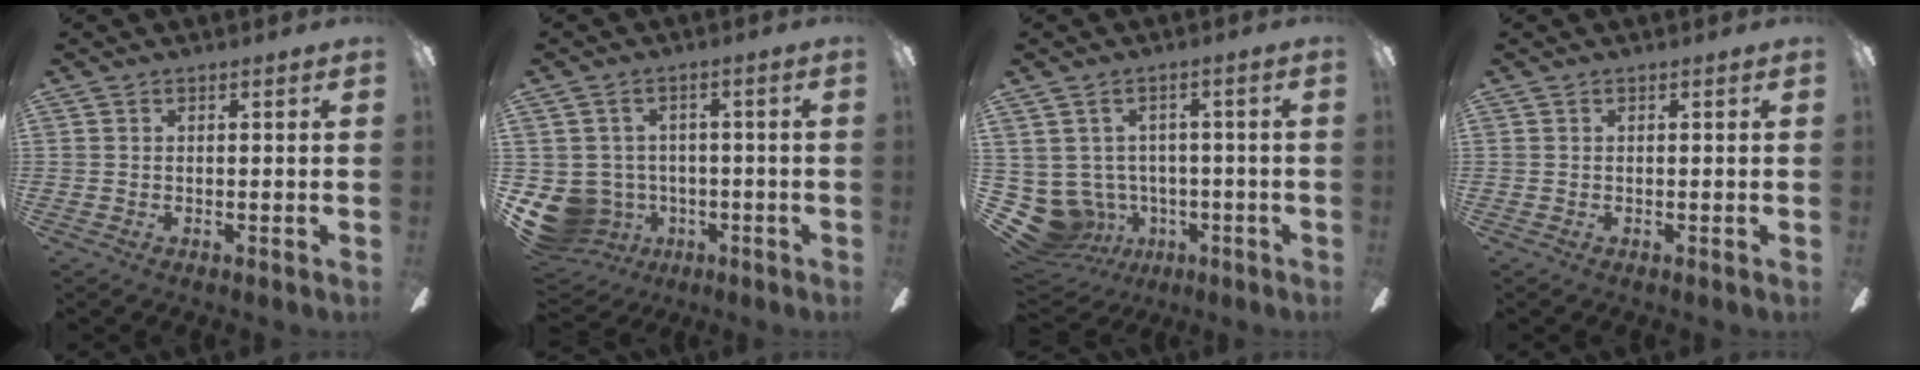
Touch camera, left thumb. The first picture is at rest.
{"total": 8.7, "force": [-2.8, 7.9, 2.4], "torque": [-0.097, 0.013, -0.045]}
{"total": 10.1, "force": [-2.1, 9.0, 4.0], "torque": [-0.120, 0.005, -0.028]}
{"total": 0.0}